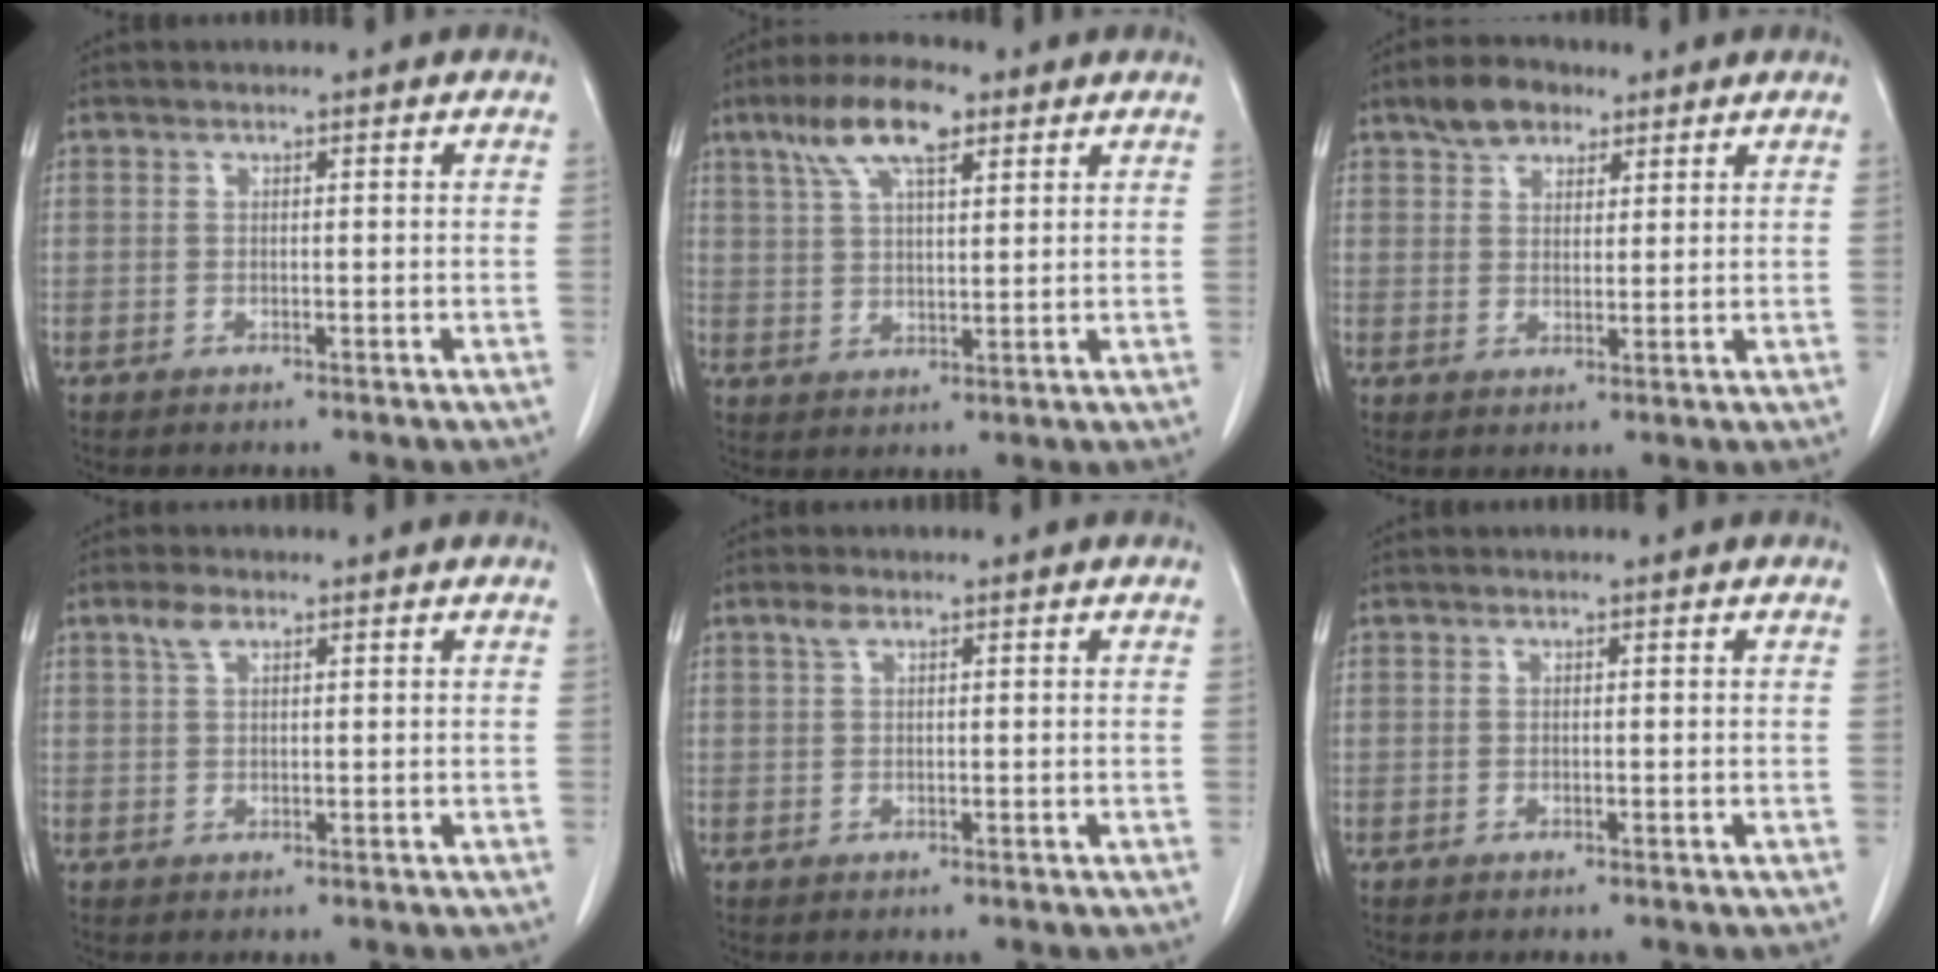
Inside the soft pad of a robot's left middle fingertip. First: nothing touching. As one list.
[{"total": 9.3, "force": [5.4, 2.8, 7.0], "torque": [-0.136, 0.020, 0.099]}, {"total": 5.5, "force": [3.7, 3.2, 2.5], "torque": [-0.045, 0.015, 0.068]}, {"total": 2.1, "force": [1.3, 1.0, 1.4], "torque": [-0.033, 0.010, 0.029]}, {"total": 1.3, "force": [0.8, 0.5, 0.8], "torque": [-0.020, 0.010, 0.016]}, {"total": 0.0}]